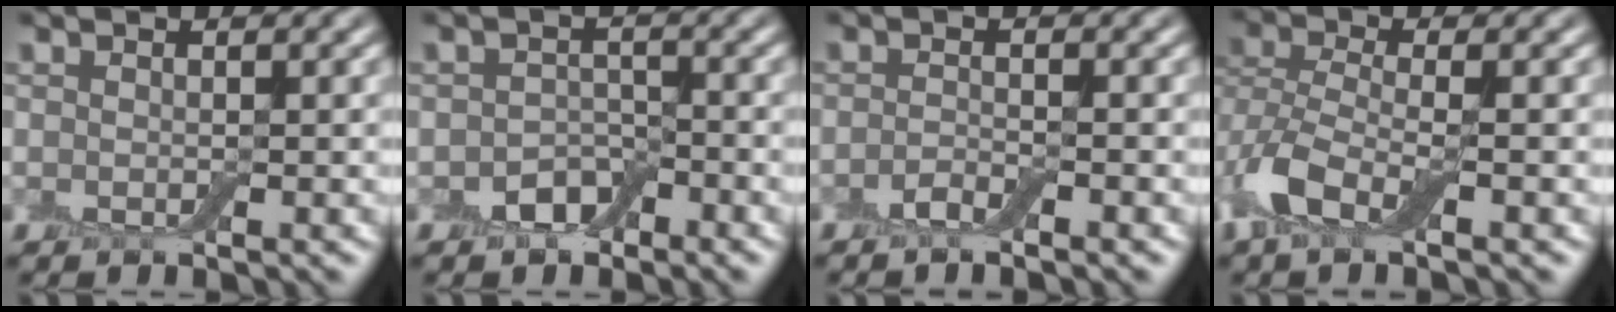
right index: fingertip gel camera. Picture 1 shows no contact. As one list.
[{"total": 2.3, "force": [-1.5, 1.5, 0.8], "torque": [-0.011, 0.006, -0.029]}, {"total": 1.3, "force": [-1.0, 0.3, 0.8], "torque": [-0.018, 0.002, -0.021]}, {"total": 5.1, "force": [-2.1, 2.5, 3.8], "torque": [-0.090, -0.002, -0.055]}]